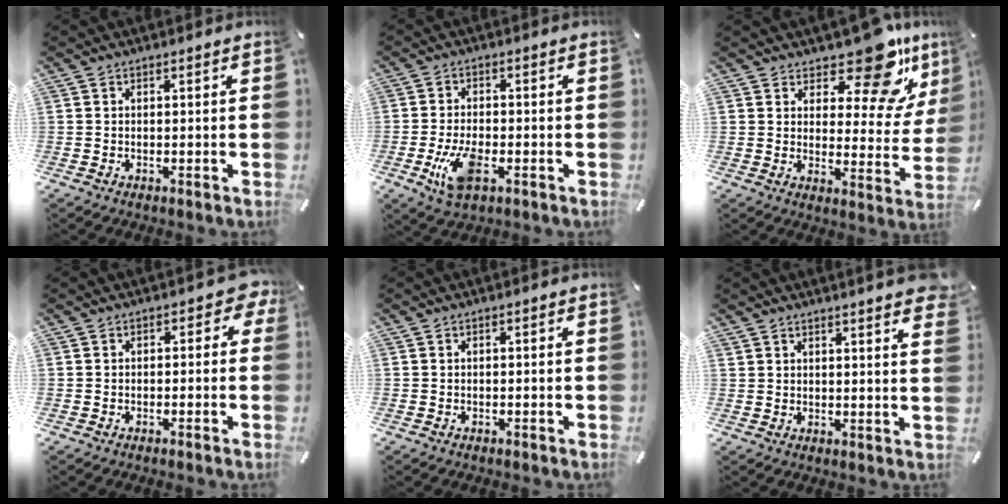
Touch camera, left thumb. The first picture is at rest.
{"total": 8.2, "force": [-2.8, 4.1, 6.5], "torque": [-0.149, -0.002, -0.050]}
{"total": 15.0, "force": [11.7, 5.2, 7.9], "torque": [-0.098, -0.098, 0.194]}
{"total": 3.0, "force": [0.0, 2.1, 2.2], "torque": [-0.026, 0.004, -0.005]}
{"total": 0.0}
{"total": 4.0, "force": [3.6, 0.5, 1.7], "torque": [-0.026, -0.020, 0.063]}